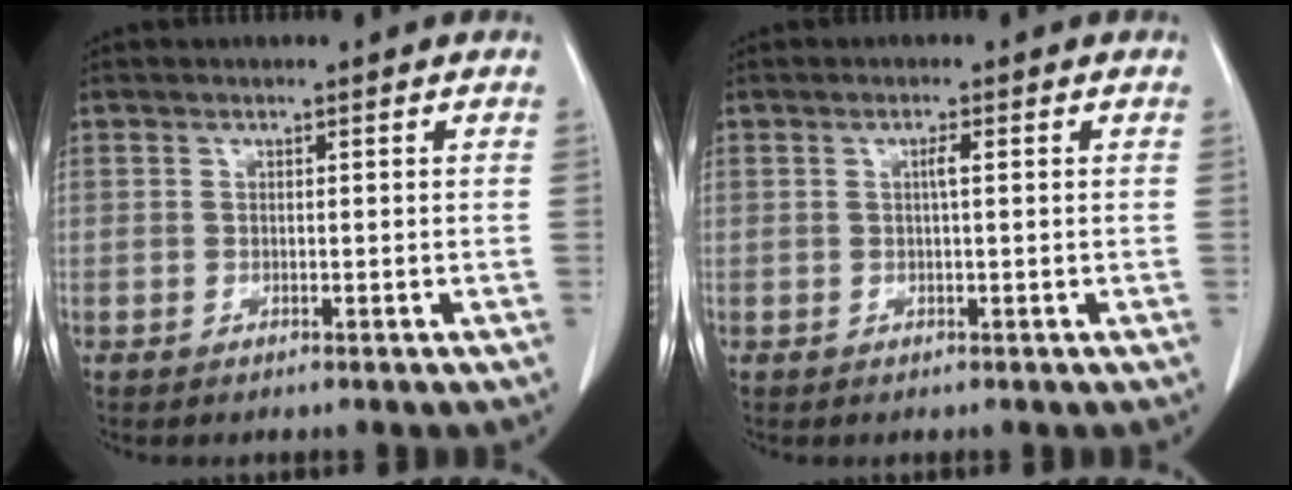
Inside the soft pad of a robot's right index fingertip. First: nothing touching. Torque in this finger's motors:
{"motor_torque": [0.24, -0.07, 0.01, 0.03]}